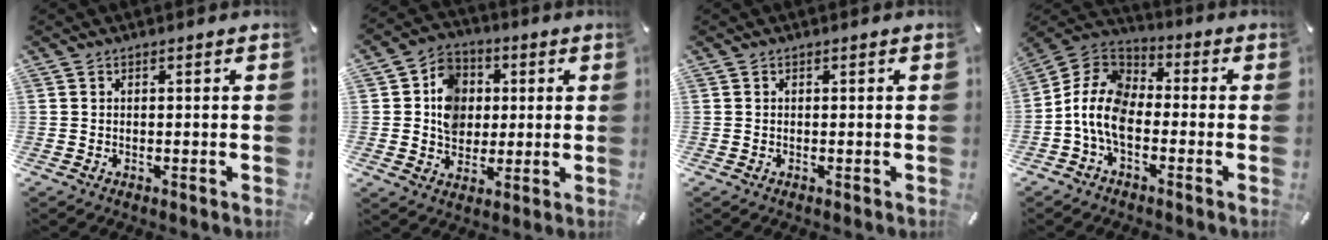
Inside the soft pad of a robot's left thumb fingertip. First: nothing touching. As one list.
[{"total": 9.8, "force": [0.8, 8.7, 4.4], "torque": [-0.075, 0.014, 0.016]}, {"total": 0.0}, {"total": 10.3, "force": [-4.8, 6.3, 6.5], "torque": [-0.159, 0.009, -0.098]}]